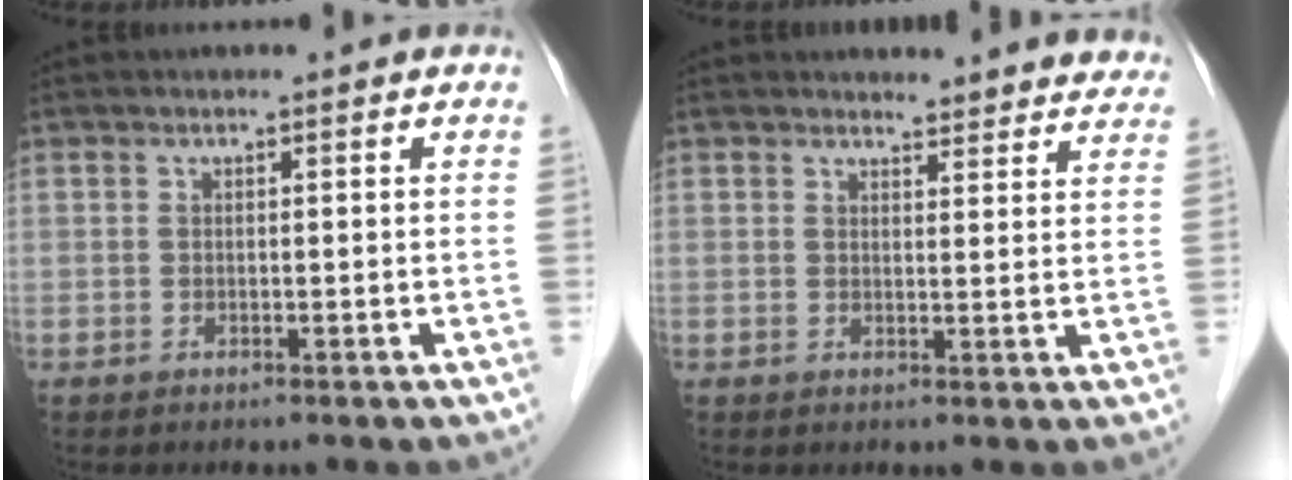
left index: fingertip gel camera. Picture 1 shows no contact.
{"total": 8.7, "force": [8.3, 2.3, 0.5], "torque": [0.035, -0.006, 0.065]}